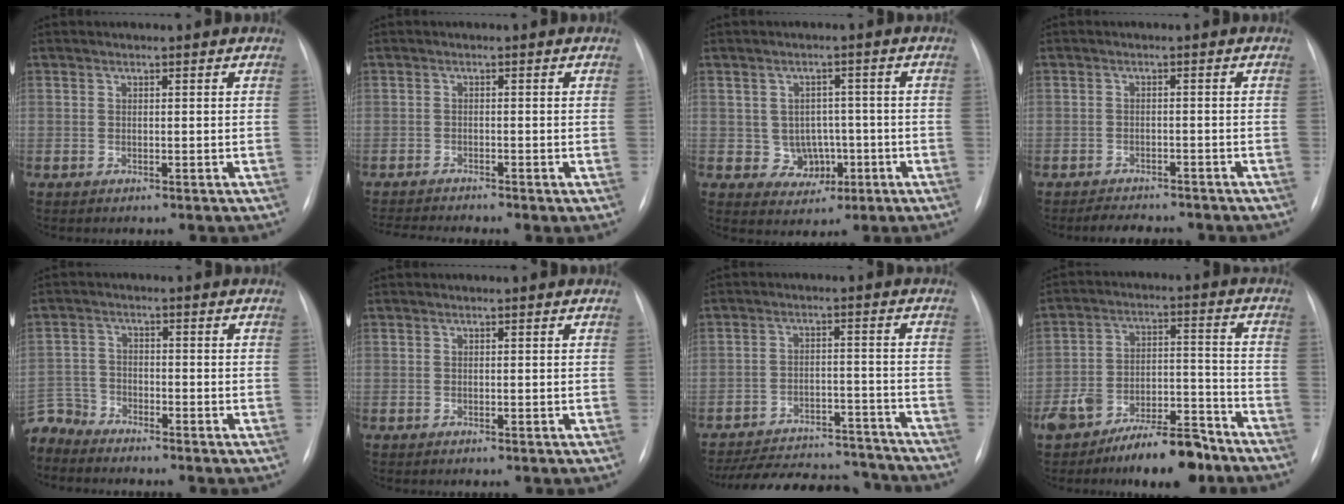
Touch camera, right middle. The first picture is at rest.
{"total": 3.7, "force": [-3.4, -0.6, 1.3], "torque": [-0.025, -0.014, -0.059]}
{"total": 4.9, "force": [-0.8, 4.6, 1.6], "torque": [-0.017, 0.012, 0.000]}
{"total": 5.5, "force": [-4.9, 1.8, 1.7], "torque": [-0.026, -0.005, -0.065]}
{"total": 5.2, "force": [-5.1, 1.0, -0.6], "torque": [0.012, -0.003, -0.103]}
{"total": 0.0}
{"total": 21.3, "force": [-19.7, 5.1, 6.2], "torque": [-0.113, 0.003, -0.265]}
{"total": 12.6, "force": [-9.7, 3.8, 7.1], "torque": [-0.107, 0.031, -0.161]}